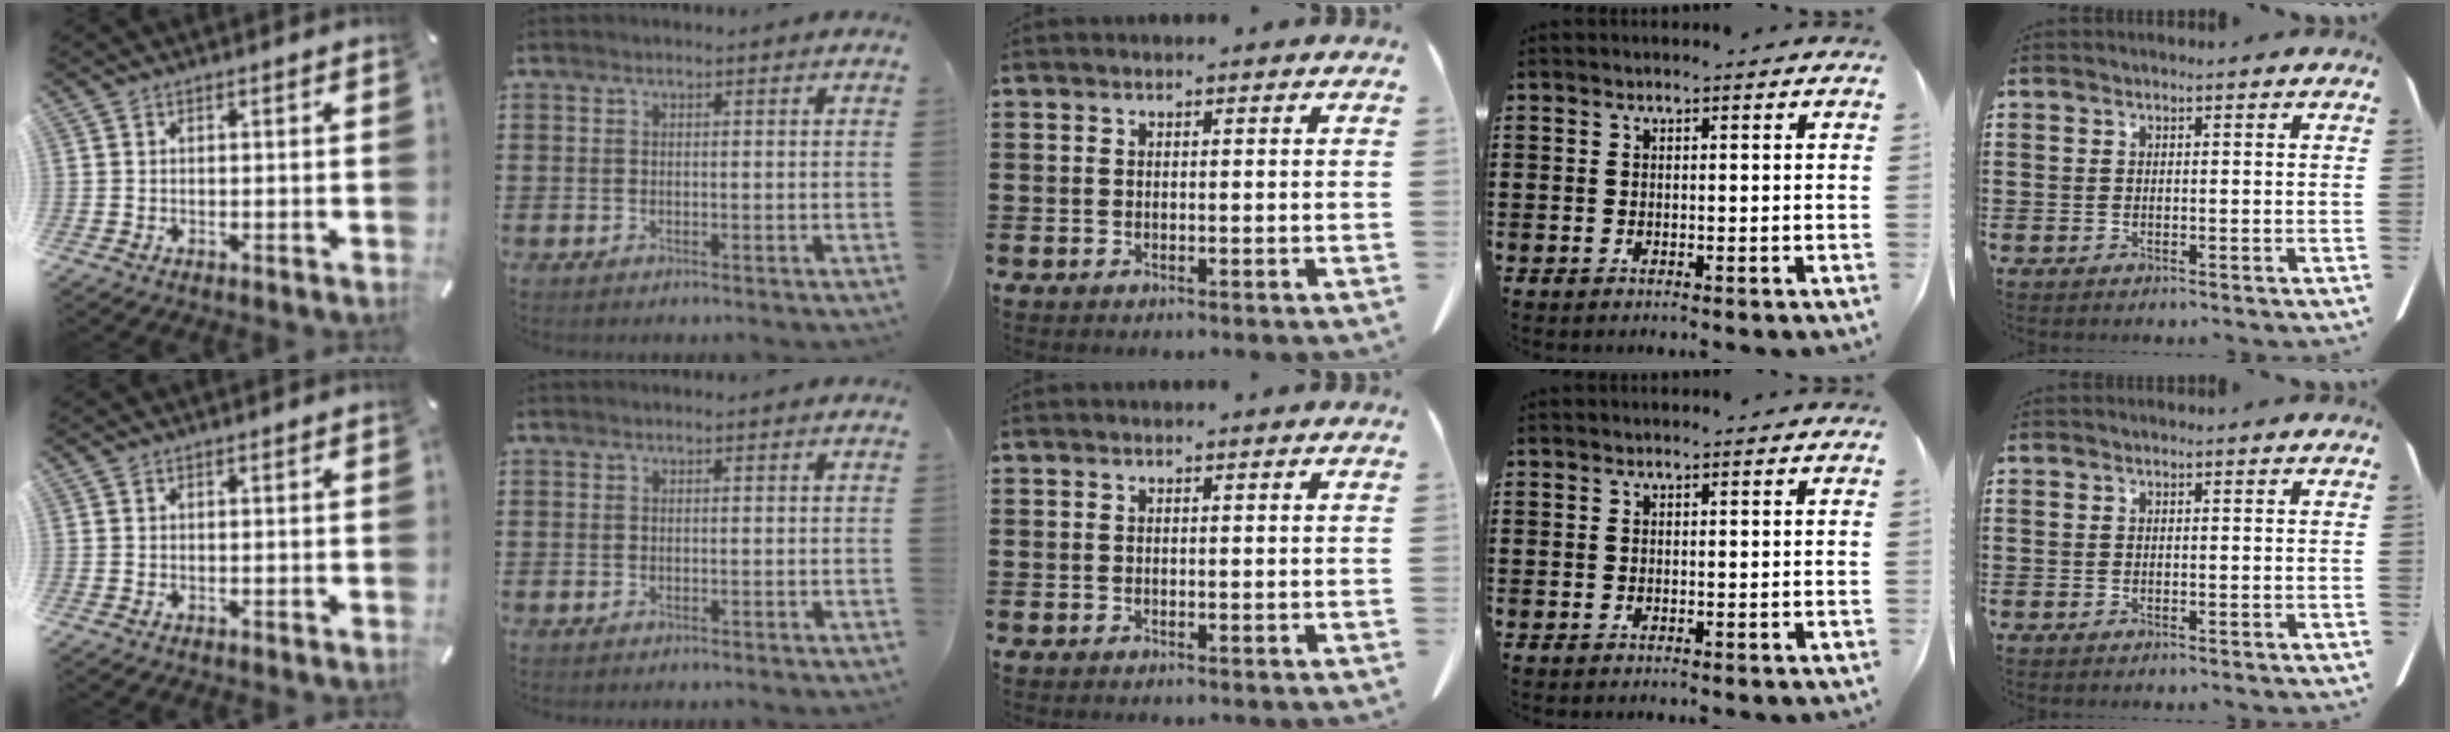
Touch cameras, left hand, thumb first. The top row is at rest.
{}